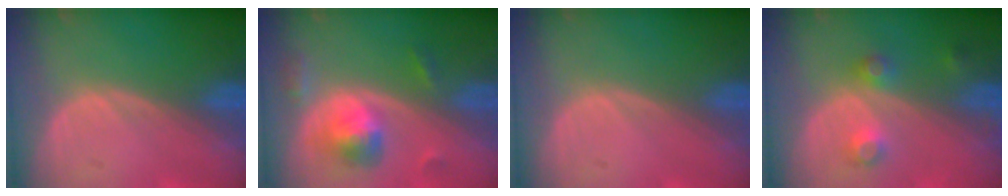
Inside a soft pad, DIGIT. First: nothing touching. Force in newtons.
{"total": 5.6, "press": 5.2, "slide": 1.9}
{"total": 0.0}
{"total": 3.8, "press": 3.5, "slide": 1.6}